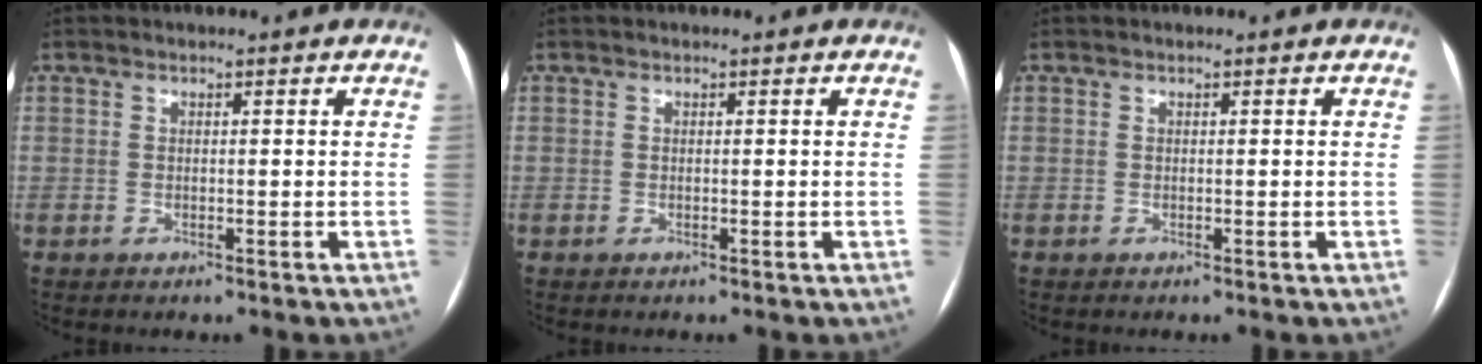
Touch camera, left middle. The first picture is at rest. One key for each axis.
{"total": 0.0}
{"total": 0.0}